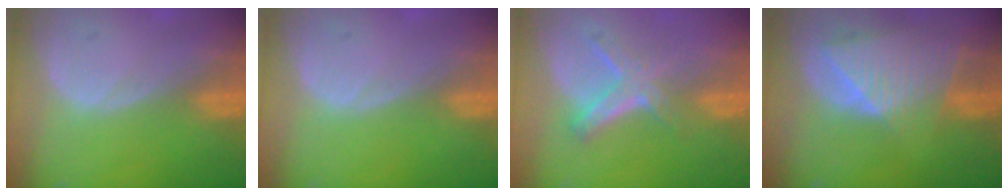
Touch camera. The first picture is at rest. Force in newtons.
{"total": 0.0}
{"total": 6.0, "press": 5.1, "slide": 3.2}
{"total": 9.0, "press": 7.9, "slide": 4.3}